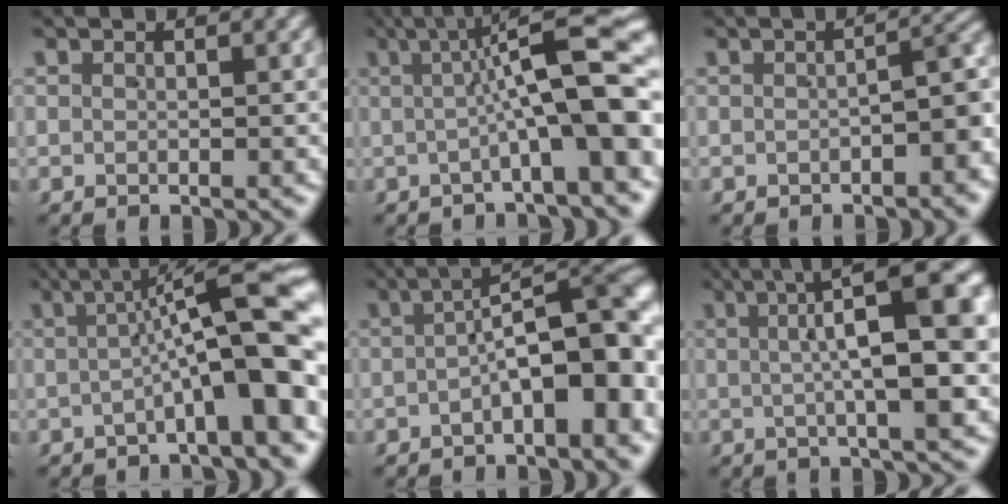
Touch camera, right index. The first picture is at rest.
{"total": 9.6, "force": [1.0, 1.9, 9.3], "torque": [-0.103, 0.028, 0.005]}
{"total": 3.8, "force": [-1.6, 1.4, 3.2], "torque": [-0.023, 0.003, -0.021]}
{"total": 8.5, "force": [0.5, 1.2, 8.5], "torque": [-0.097, 0.022, 0.004]}
{"total": 8.8, "force": [-1.4, 3.2, 8.0], "torque": [-0.087, 0.005, -0.020]}
{"total": 10.5, "force": [2.7, 2.6, 9.9], "torque": [-0.114, 0.035, 0.032]}